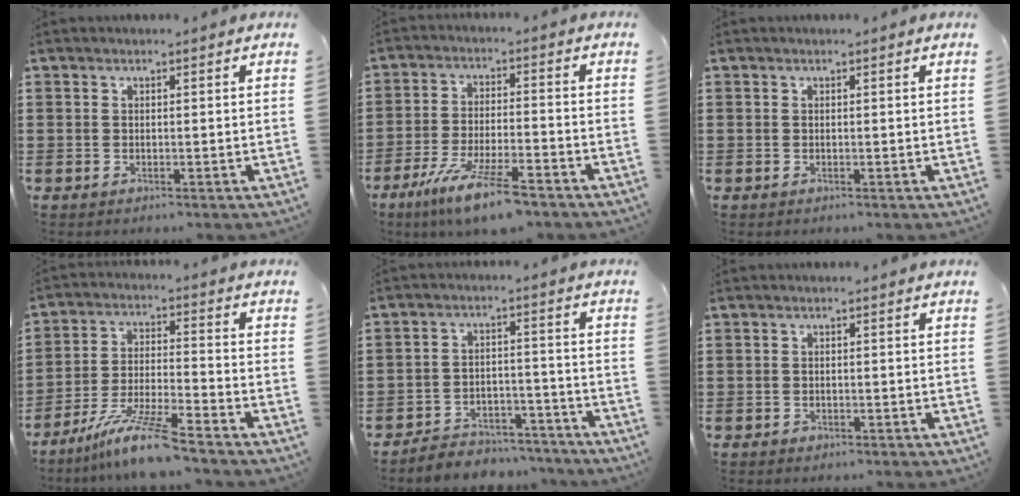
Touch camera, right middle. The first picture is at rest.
{"total": 9.5, "force": [-7.0, 1.0, 6.3], "torque": [-0.135, -0.009, -0.136]}
{"total": 0.0}
{"total": 9.4, "force": [-7.6, -0.1, 5.5], "torque": [-0.115, -0.010, -0.150]}
{"total": 5.1, "force": [-5.0, 0.9, 0.2], "torque": [-0.003, 0.014, -0.105]}
{"total": 0.7, "force": [-0.6, 0.3, 0.2], "torque": [-0.005, 0.000, -0.013]}